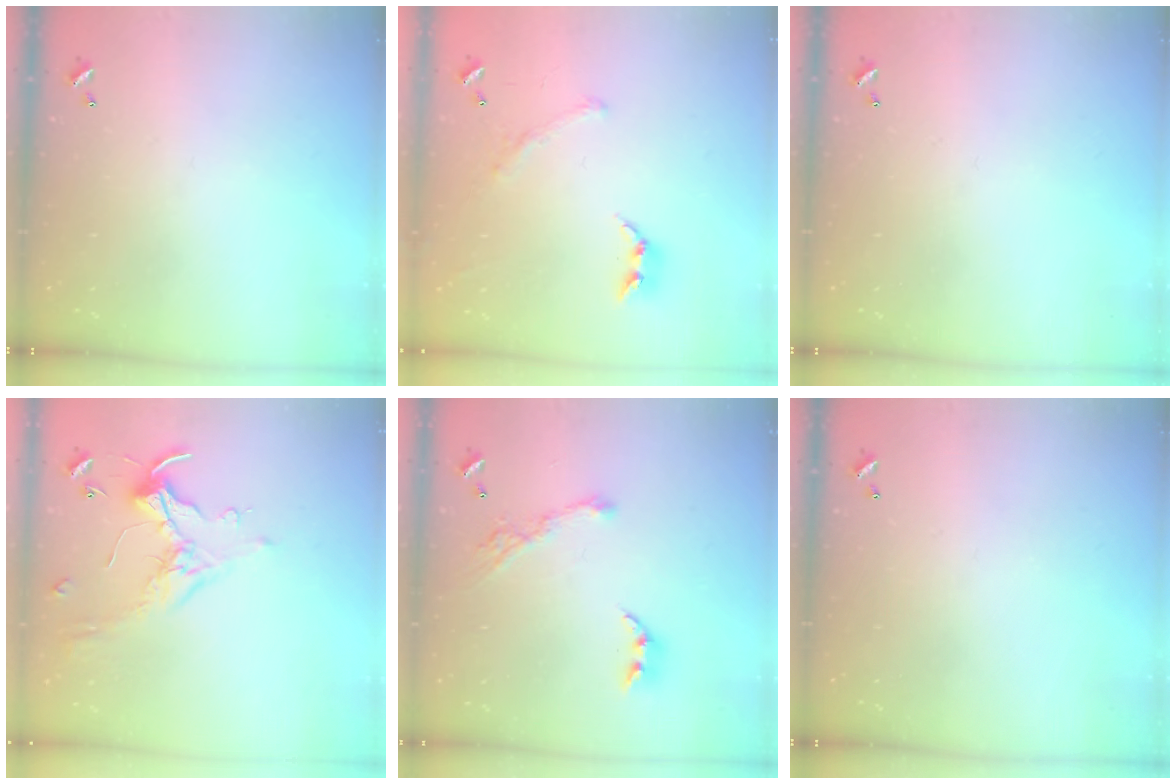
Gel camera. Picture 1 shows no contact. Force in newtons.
{"total": 1.5, "press": 1.0, "slide": 1.2}
{"total": 0.0}
{"total": 0.9, "press": 0.5, "slide": 0.7}
{"total": 10.1, "press": 10.0, "slide": 1.4}
{"total": 0.0}